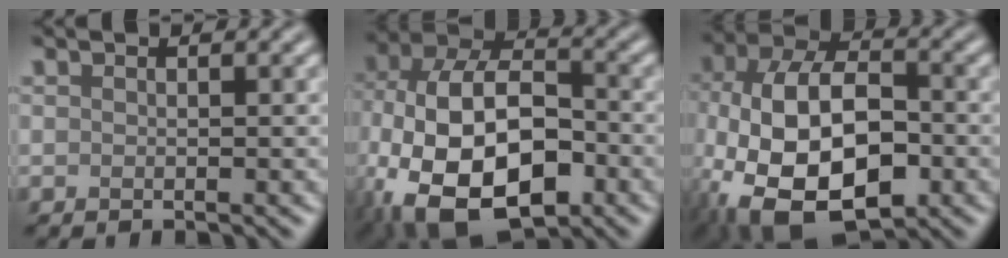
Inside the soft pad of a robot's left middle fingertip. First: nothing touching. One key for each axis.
{"total": 15.1, "fx": -5.1, "fy": 9.0, "fz": 11.0, "tx": -0.224, "ty": -0.022, "tz": -0.091}
{"total": 13.7, "fx": -4.2, "fy": 7.9, "fz": 10.3, "tx": -0.211, "ty": -0.014, "tz": -0.075}